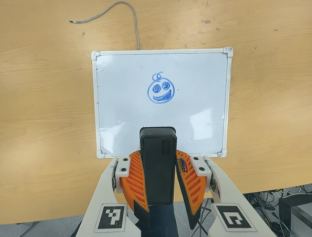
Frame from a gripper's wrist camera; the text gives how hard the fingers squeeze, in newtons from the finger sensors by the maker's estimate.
{"total": 10.6, "left": 8.6, "right": 12.7}